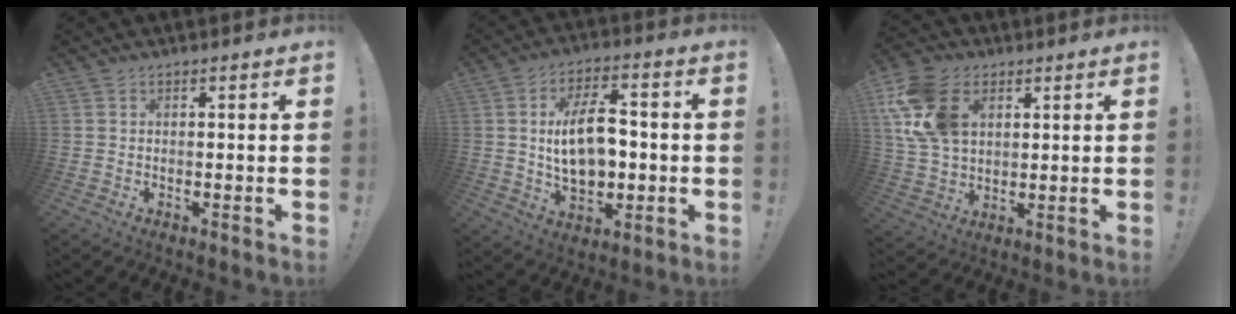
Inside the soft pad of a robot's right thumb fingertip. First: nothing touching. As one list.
[{"total": 14.9, "force": [0.0, 8.9, 11.9], "torque": [-0.205, 0.006, -0.002]}, {"total": 17.3, "force": [6.3, 12.0, 10.7], "torque": [-0.209, -0.012, 0.125]}]